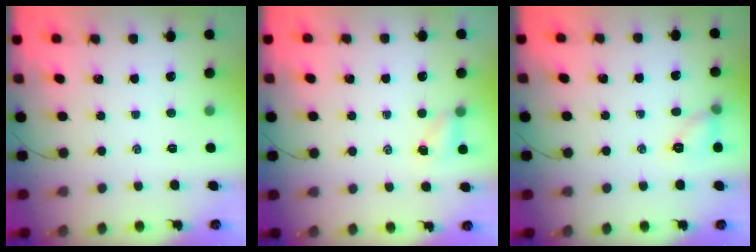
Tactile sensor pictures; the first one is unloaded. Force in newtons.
{"total": 3.5, "press": 3.3, "slide": 1.2}
{"total": 6.9, "press": 6.8, "slide": 0.6}